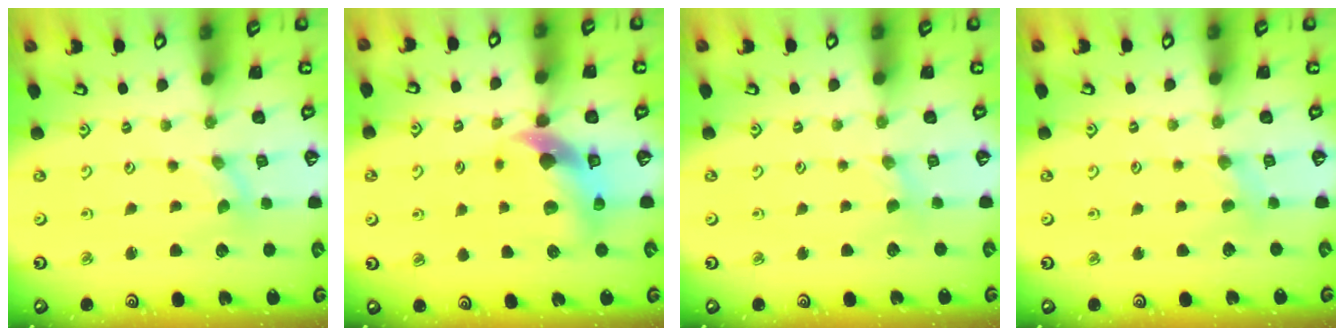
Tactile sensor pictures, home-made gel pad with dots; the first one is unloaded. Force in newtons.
{"total": 9.9, "press": 9.8, "slide": 1.4}
{"total": 1.6, "press": 1.5, "slide": 0.3}
{"total": 2.2, "press": 2.1, "slide": 0.4}